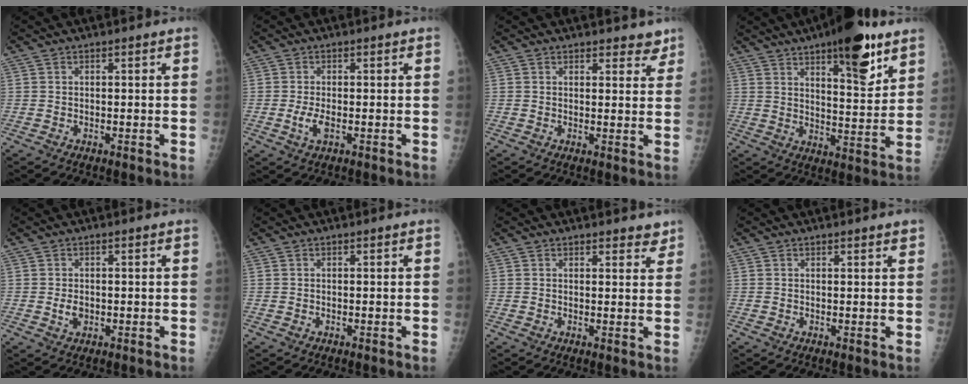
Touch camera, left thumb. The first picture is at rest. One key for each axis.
{"total": 2.9, "fx": -0.4, "fy": 1.3, "fz": 2.6, "tx": -0.059, "ty": -0.006, "tz": -0.010}
{"total": 3.9, "fx": 3.3, "fy": 1.7, "fz": 1.4, "tx": 0.013, "ty": -0.018, "tz": 0.039}
{"total": 15.8, "fx": 9.4, "fy": 4.9, "fz": 11.7, "tx": -0.135, "ty": -0.053, "tz": 0.137}
{"total": 2.1, "fx": -0.1, "fy": 1.5, "fz": 1.5, "tx": -0.022, "ty": -0.001, "tz": 0.002}
{"total": 0.0}
{"total": 3.5, "fx": 2.9, "fy": 1.3, "fz": 1.3, "tx": 0.009, "ty": -0.015, "tz": 0.034}
{"total": 2.0, "fx": 1.6, "fy": 0.4, "fz": 1.0, "tx": -0.007, "ty": -0.003, "tz": 0.021}